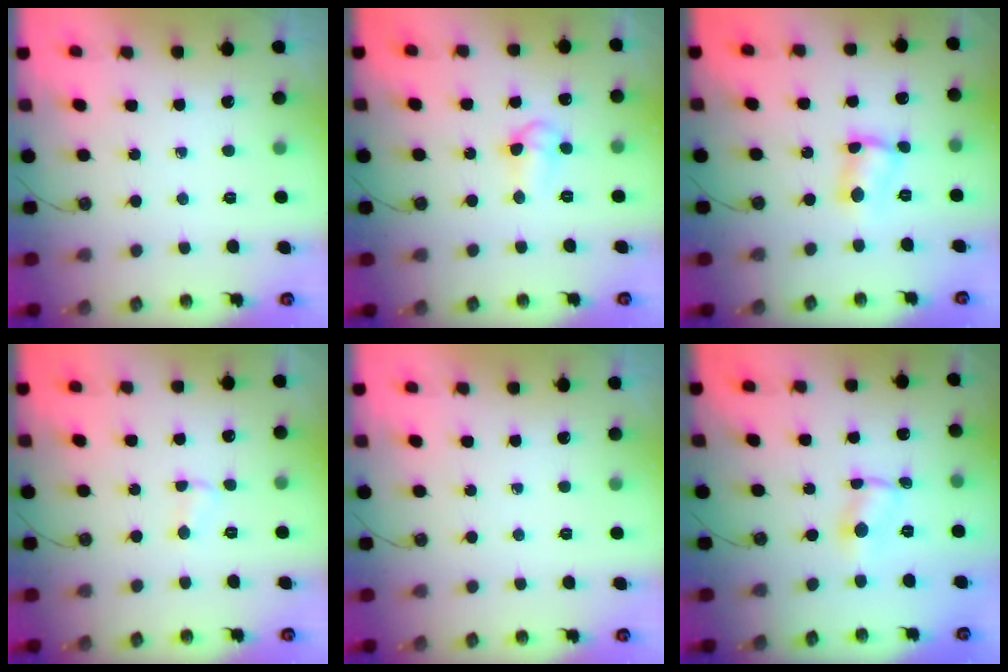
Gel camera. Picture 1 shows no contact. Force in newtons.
{"total": 6.1, "press": 6.0, "slide": 1.0}
{"total": 4.8, "press": 4.8, "slide": 0.2}
{"total": 2.6, "press": 2.6, "slide": 0.3}
{"total": 0.0}
{"total": 1.5, "press": 1.5, "slide": 0.1}